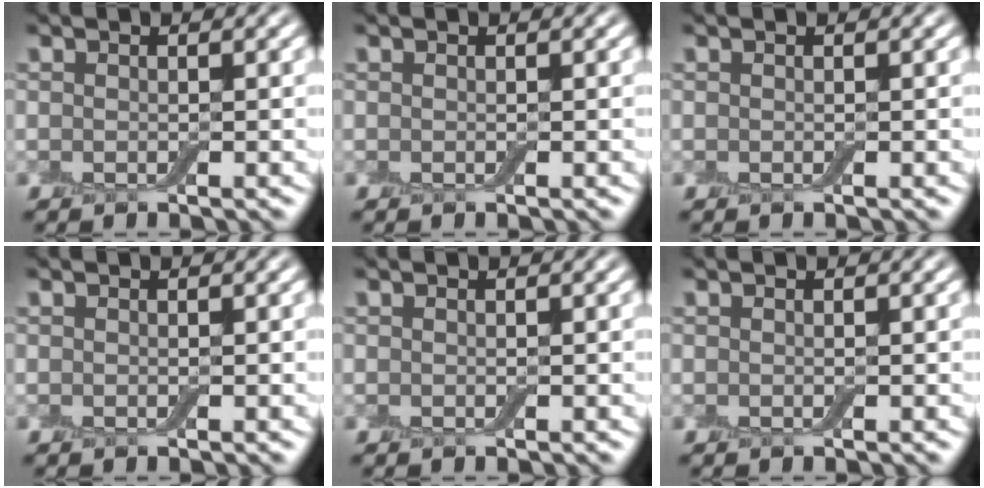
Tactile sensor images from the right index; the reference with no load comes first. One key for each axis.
{"total": 0.0}
{"total": 0.0}
{"total": 0.0}
{"total": 0.0}
{"total": 0.0}